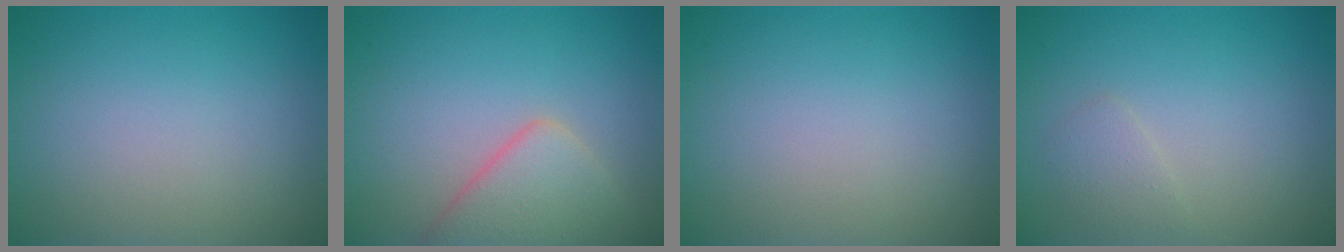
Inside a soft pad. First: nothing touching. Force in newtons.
{"total": 4.2, "press": 4.2, "slide": 0.2}
{"total": 0.0}
{"total": 1.2, "press": 1.2, "slide": 0.1}